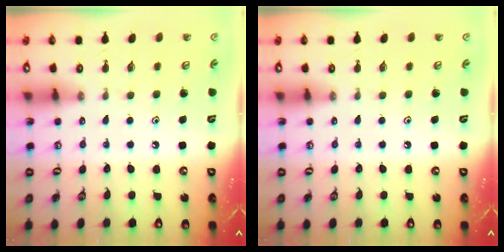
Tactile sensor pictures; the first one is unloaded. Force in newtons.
{"total": 0.0}